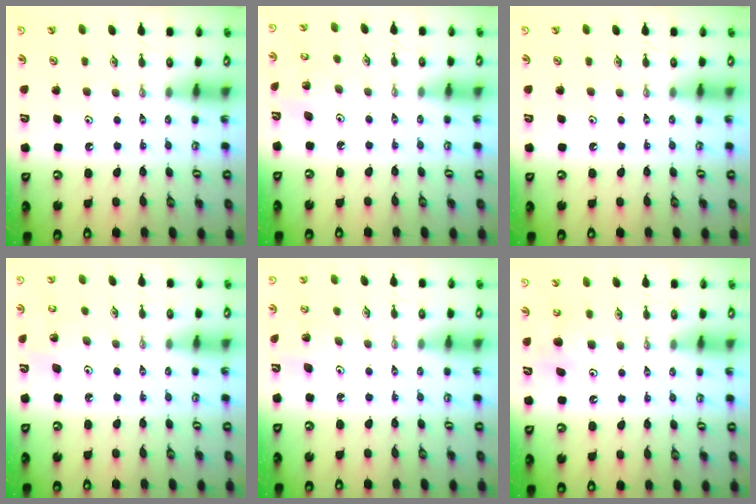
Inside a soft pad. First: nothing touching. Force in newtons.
{"total": 2.4, "press": 2.4, "slide": 0.2}
{"total": 0.0}
{"total": 3.7, "press": 3.6, "slide": 0.8}
{"total": 2.8, "press": 2.8, "slide": 0.3}
{"total": 5.4, "press": 5.3, "slide": 0.9}